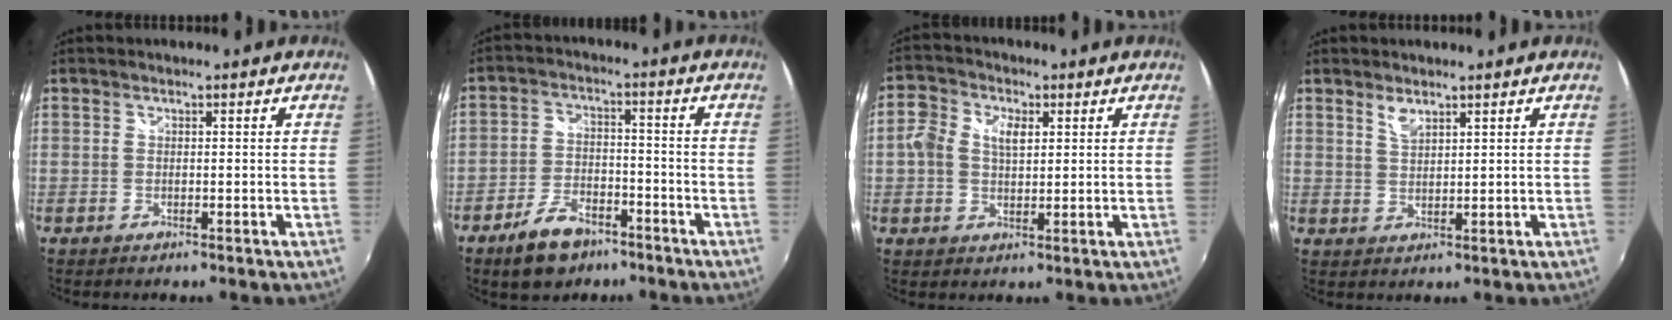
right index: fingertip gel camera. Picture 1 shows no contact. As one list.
[{"total": 8.8, "force": [-6.0, 4.6, 4.4], "torque": [-0.102, 0.010, -0.098]}, {"total": 5.9, "force": [1.0, 4.0, 4.2], "torque": [-0.081, 0.020, 0.016]}, {"total": 2.5, "force": [1.9, 0.8, 1.5], "torque": [-0.026, -0.001, 0.033]}]